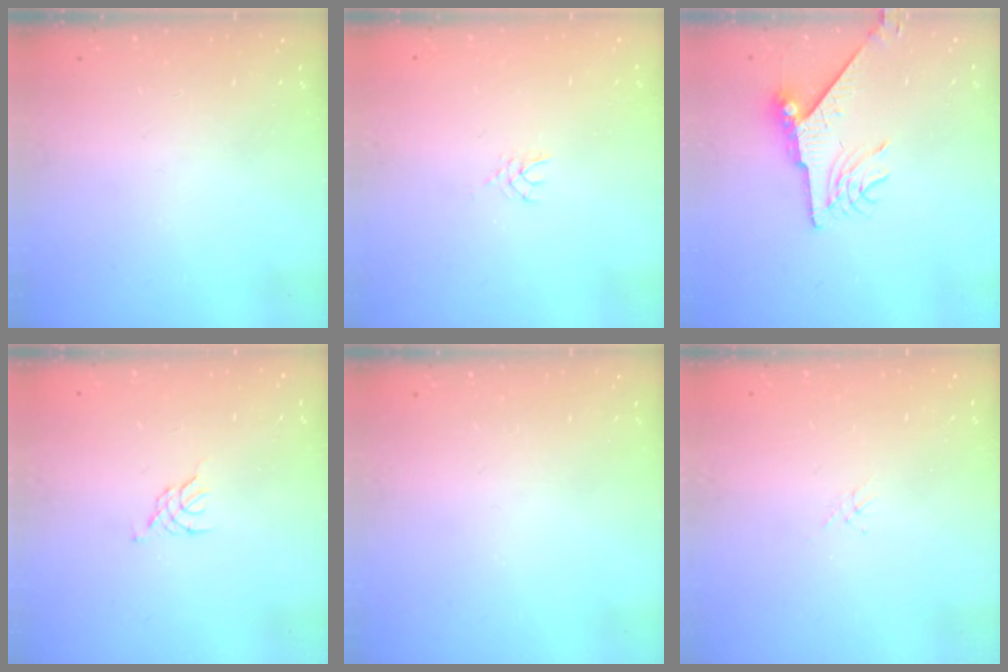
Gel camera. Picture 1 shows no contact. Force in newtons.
{"total": 2.5, "press": 2.4, "slide": 0.4}
{"total": 8.7, "press": 8.7, "slide": 0.6}
{"total": 0.8, "press": 0.7, "slide": 0.3}
{"total": 0.0}
{"total": 1.3, "press": 1.2, "slide": 0.3}